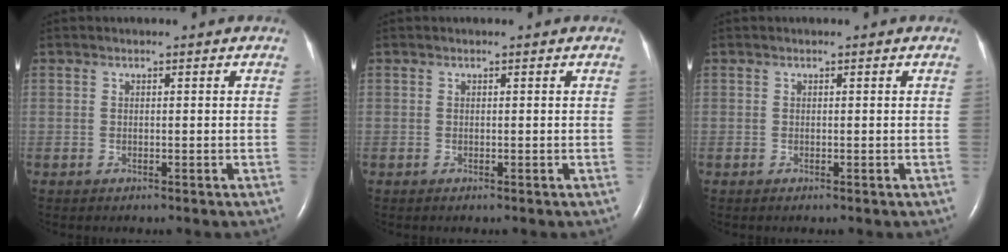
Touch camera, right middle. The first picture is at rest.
{"total": 0.0}
{"total": 0.0}